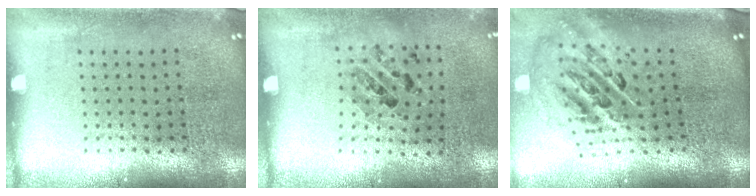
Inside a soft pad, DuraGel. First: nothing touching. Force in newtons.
{"total": 0.8, "press": 0.7, "slide": 0.4}
{"total": 2.7, "press": 1.9, "slide": 2.0}